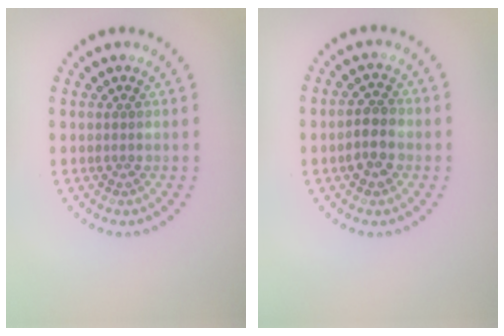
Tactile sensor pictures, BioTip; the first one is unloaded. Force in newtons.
{"total": 2.6, "press": 2.6, "slide": 0.3}